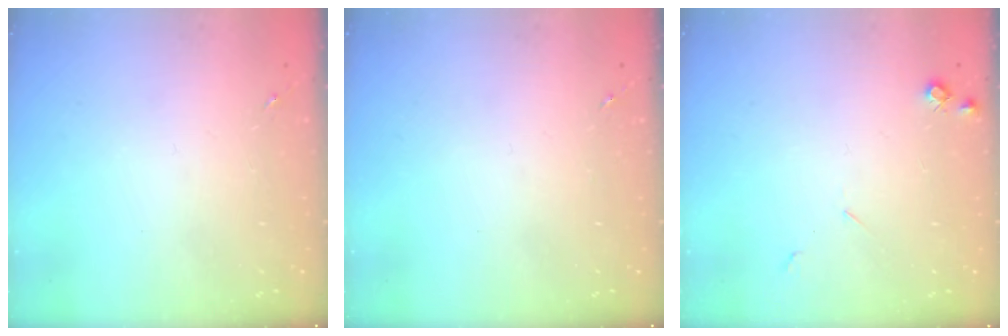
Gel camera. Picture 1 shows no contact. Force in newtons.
{"total": 0.0}
{"total": 5.6, "press": 5.6, "slide": 0.8}